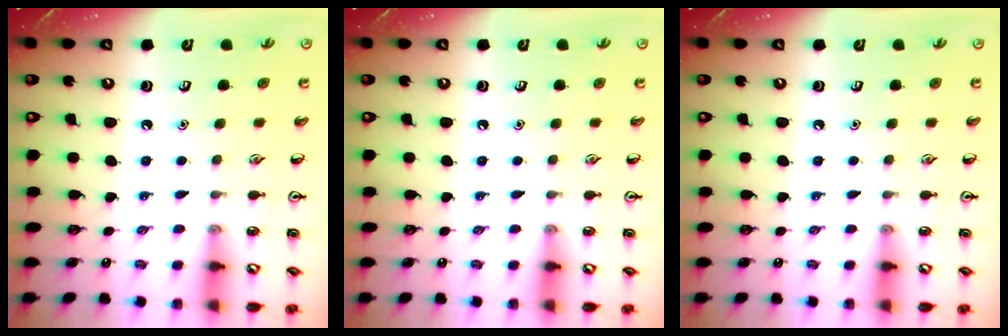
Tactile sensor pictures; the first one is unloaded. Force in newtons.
{"total": 0.0}
{"total": 0.0}